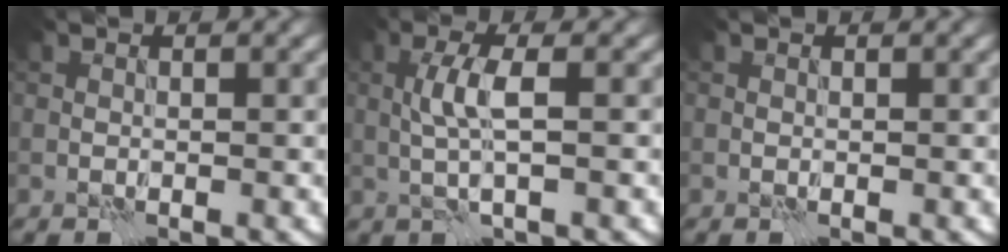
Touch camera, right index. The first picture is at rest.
{"total": 2.9, "force": [0.1, 0.3, 2.9], "torque": [-0.060, 0.007, 0.000]}
{"total": 0.0}